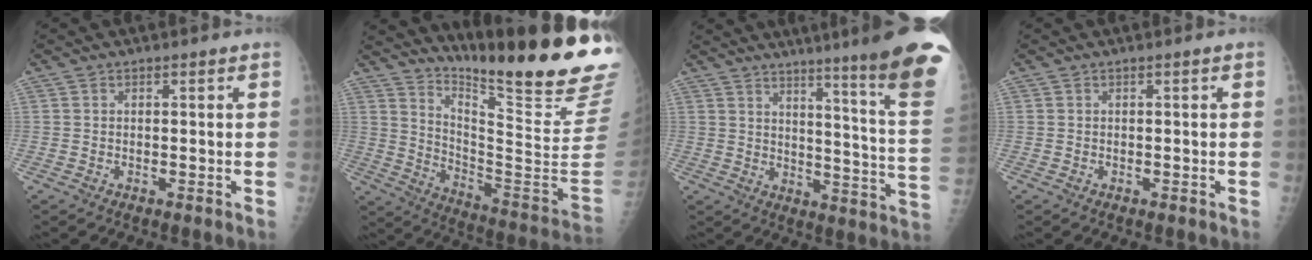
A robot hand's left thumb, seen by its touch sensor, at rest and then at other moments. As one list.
[{"total": 27.3, "force": [20.6, 2.3, 17.8], "torque": [-0.251, -0.161, 0.299]}, {"total": 22.5, "force": [15.9, -0.1, 16.0], "torque": [-0.195, -0.119, 0.203]}, {"total": 0.0}]